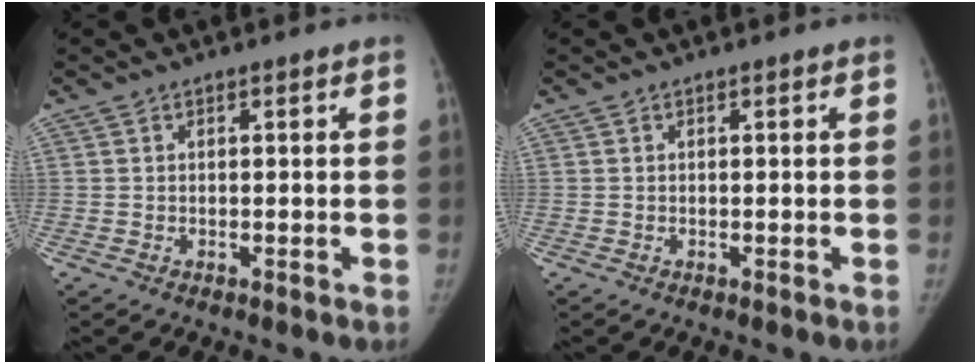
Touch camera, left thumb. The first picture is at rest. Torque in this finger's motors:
{"motor_torque": [0.00, 0.00, 0.05, -0.05, 0.00]}